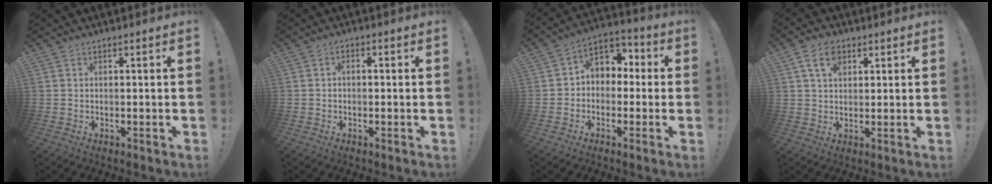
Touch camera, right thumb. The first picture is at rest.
{"total": 1.5, "force": [-1.0, 0.6, 0.8], "torque": [-0.017, 0.008, -0.018]}
{"total": 6.5, "force": [-0.3, 5.9, 2.8], "torque": [-0.046, 0.011, 0.002]}
{"total": 7.6, "force": [3.4, 4.8, 4.8], "torque": [-0.083, 0.002, 0.065]}